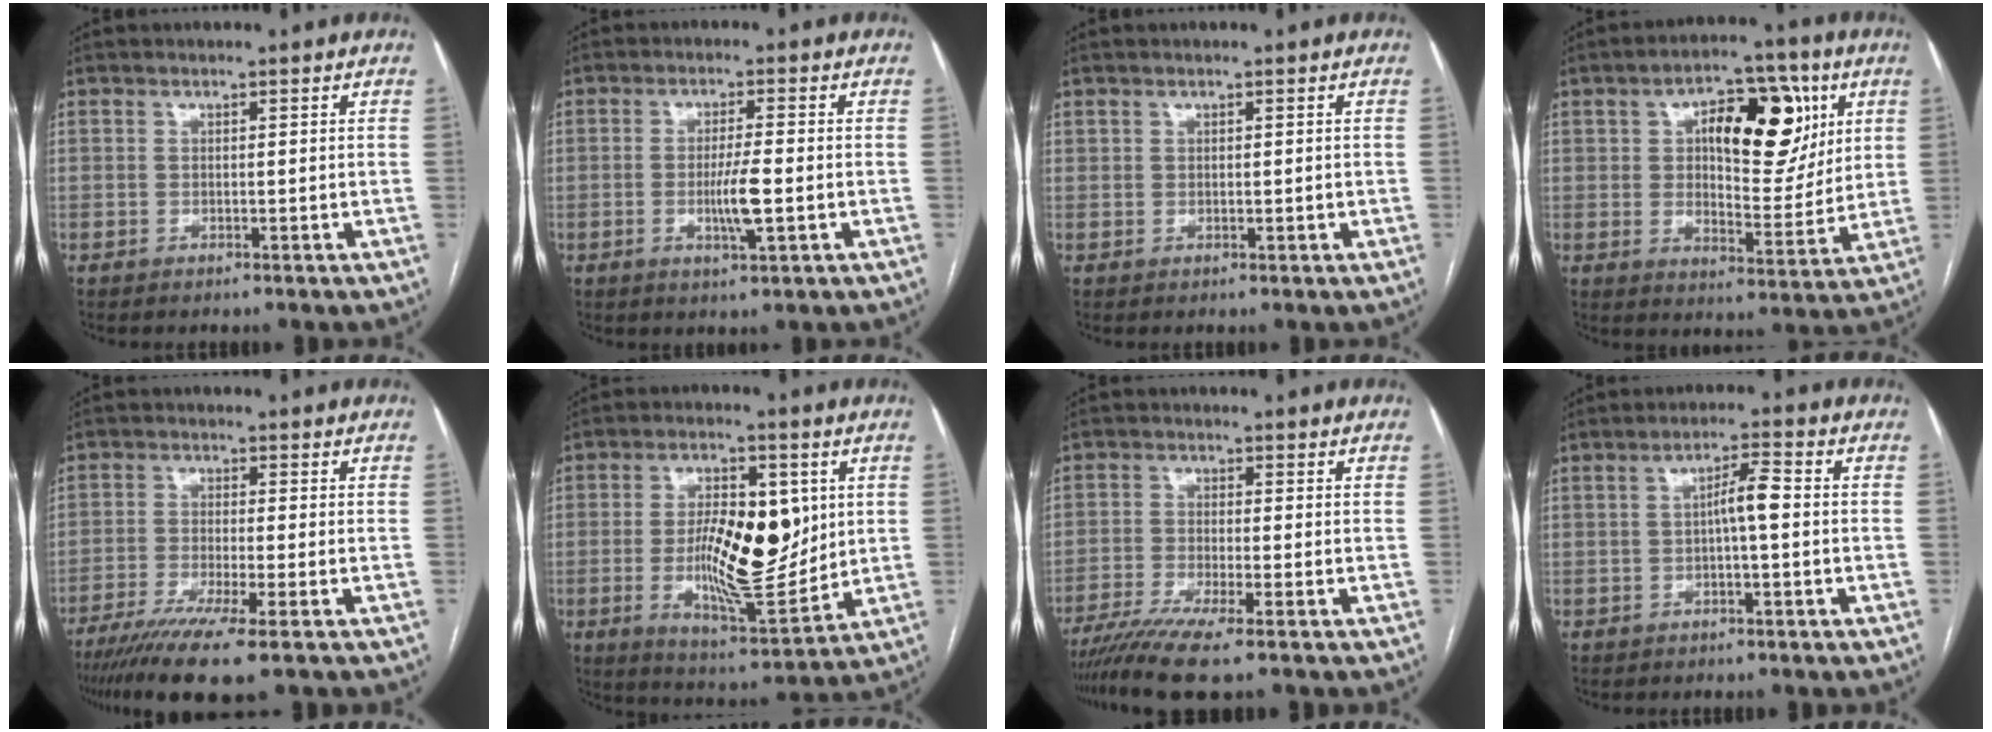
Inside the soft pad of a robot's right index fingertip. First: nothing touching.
{"total": 5.2, "force": [-1.1, 0.3, 5.0], "torque": [-0.097, -0.010, -0.019]}
{"total": 0.6, "force": [0.4, 0.4, 0.3], "torque": [-0.002, 0.001, 0.007]}
{"total": 15.6, "force": [5.2, 6.9, 13.0], "torque": [-0.181, 0.026, 0.083]}
{"total": 10.9, "force": [-7.5, 0.1, 7.9], "torque": [-0.130, -0.026, -0.122]}
{"total": 14.9, "force": [0.8, 5.1, 14.0], "torque": [-0.245, -0.002, 0.019]}
{"total": 7.1, "force": [-5.4, -0.4, 4.5], "torque": [-0.073, -0.016, -0.093]}
{"total": 4.0, "force": [-0.2, 0.5, 4.0], "torque": [-0.067, 0.011, -0.003]}